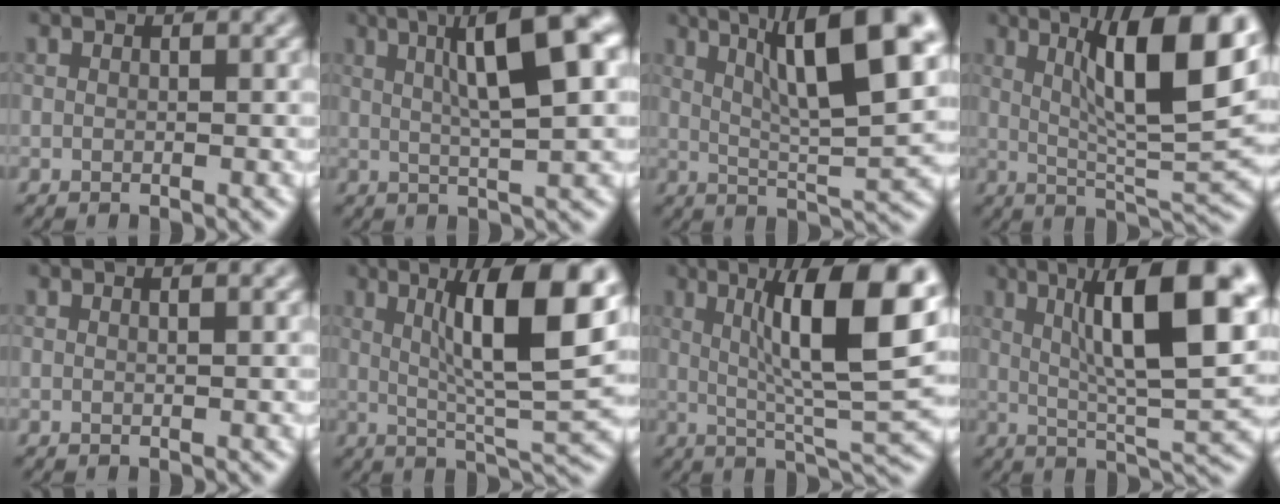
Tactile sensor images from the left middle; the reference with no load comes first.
{"total": 9.4, "force": [2.8, 1.9, 8.8], "torque": [-0.112, 0.019, 0.039]}
{"total": 11.9, "force": [5.1, 2.5, 10.5], "torque": [-0.151, 0.014, 0.084]}
{"total": 11.6, "force": [4.2, 2.5, 10.5], "torque": [-0.152, 0.004, 0.071]}
{"total": 0.8, "force": [0.4, 0.3, 0.7], "torque": [-0.006, 0.001, 0.001]}
{"total": 10.9, "force": [3.1, 2.2, 10.2], "torque": [-0.151, 0.005, 0.055]}
{"total": 12.1, "force": [3.2, 2.5, 11.4], "torque": [-0.168, 0.009, 0.054]}
{"total": 12.6, "force": [4.0, 2.6, 11.7], "torque": [-0.168, 0.014, 0.065]}